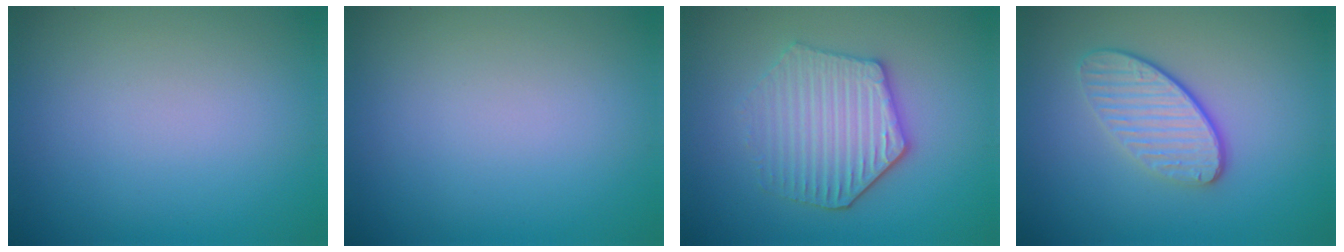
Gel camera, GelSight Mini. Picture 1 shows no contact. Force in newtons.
{"total": 0.0}
{"total": 4.4, "press": 4.0, "slide": 1.8}
{"total": 3.6, "press": 2.9, "slide": 2.2}